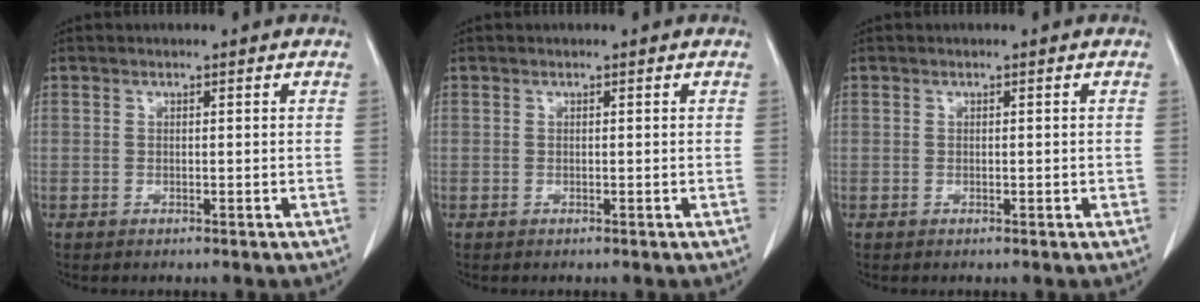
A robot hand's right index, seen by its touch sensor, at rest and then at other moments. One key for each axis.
{"total": 0.0}
{"total": 0.8, "fx": -0.1, "fy": 0.4, "fz": 0.6, "tx": -0.011, "ty": 0.001, "tz": 0.000}